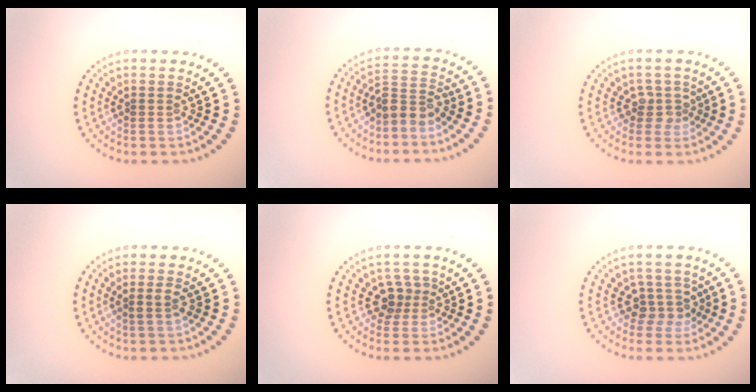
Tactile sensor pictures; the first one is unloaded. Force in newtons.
{"total": 2.5, "press": 1.9, "slide": 1.6}
{"total": 1.8, "press": 1.3, "slide": 1.3}
{"total": 0.8, "press": 0.8, "slide": 0.3}
{"total": 2.3, "press": 1.8, "slide": 1.4}
{"total": 2.4, "press": 2.0, "slide": 1.4}